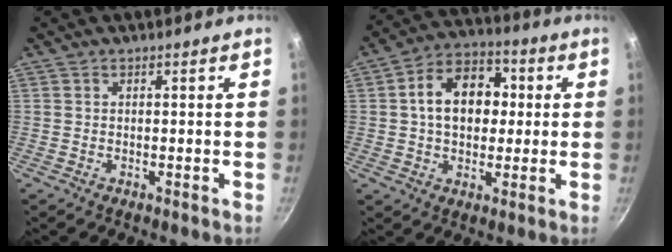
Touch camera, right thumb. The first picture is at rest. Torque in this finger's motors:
{"motor_torque": [0.51, 2.47, 1.17, 0.19, 0.32]}